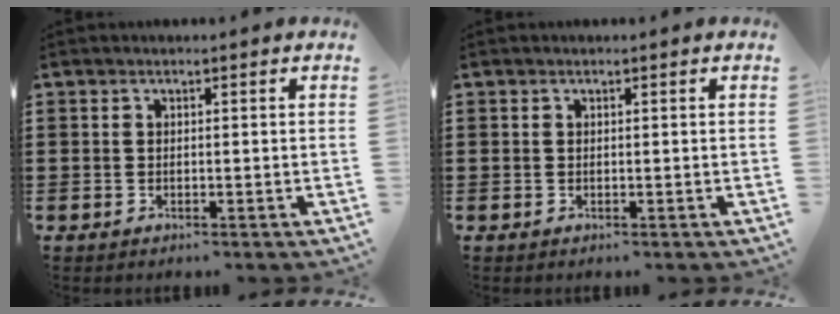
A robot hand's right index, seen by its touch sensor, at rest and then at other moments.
{"total": 0.0}